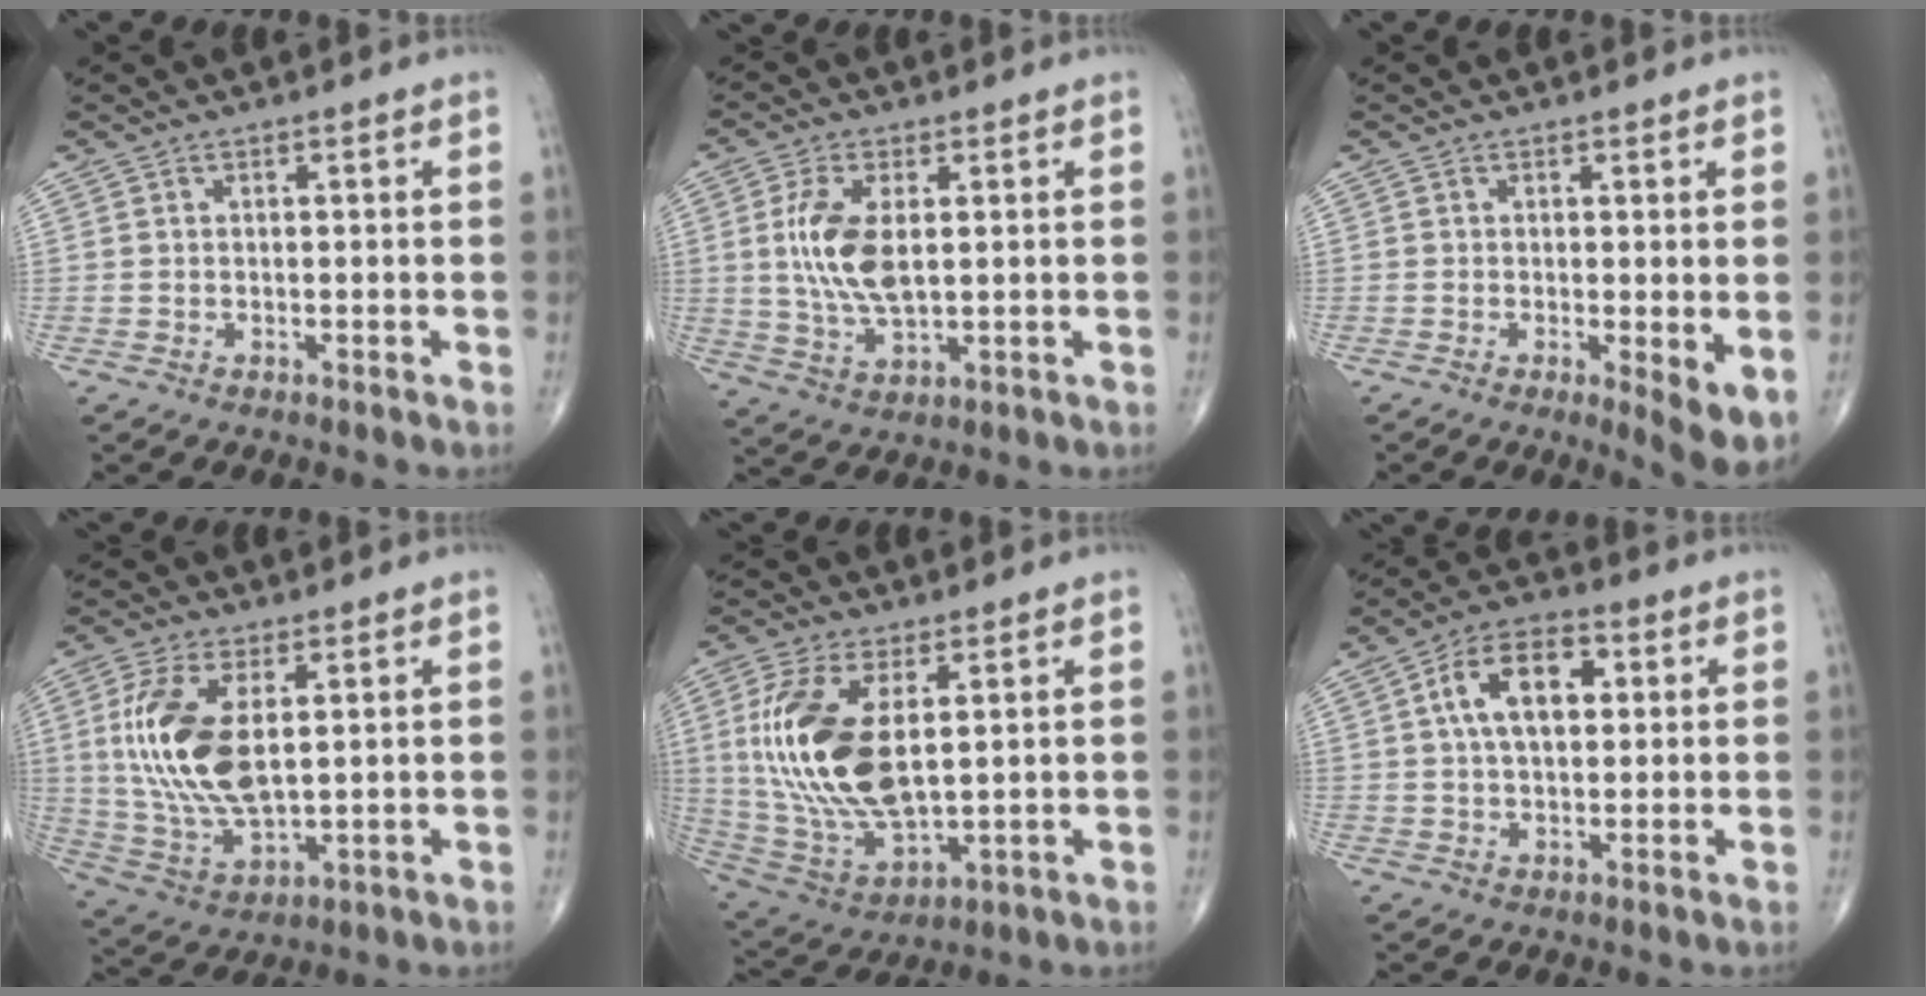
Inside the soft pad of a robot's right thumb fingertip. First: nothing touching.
{"total": 10.4, "force": [1.5, 5.0, 9.0], "torque": [-0.188, -0.010, 0.033]}
{"total": 5.3, "force": [-0.7, 1.4, 5.1], "torque": [-0.077, -0.017, -0.012]}
{"total": 15.9, "force": [2.9, 7.7, 13.6], "torque": [-0.283, -0.013, 0.067]}
{"total": 19.5, "force": [3.2, 9.4, 16.8], "torque": [-0.351, -0.021, 0.072]}
{"total": 11.3, "force": [2.7, 6.5, 8.8], "torque": [-0.140, 0.016, 0.039]}